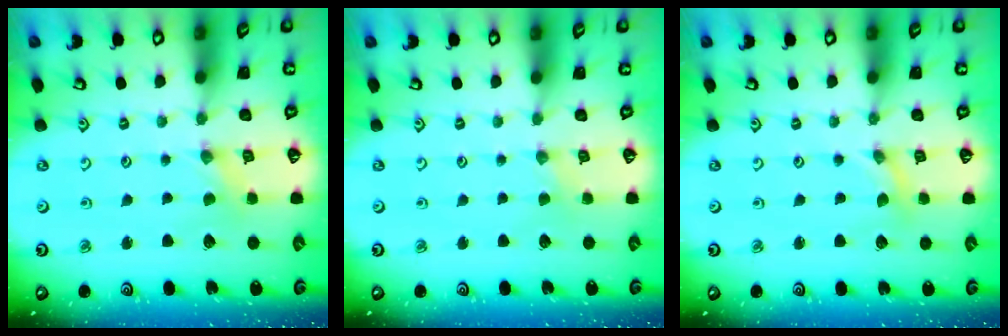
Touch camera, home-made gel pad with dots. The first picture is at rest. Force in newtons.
{"total": 1.0, "press": 1.0, "slide": 0.2}
{"total": 0.0}